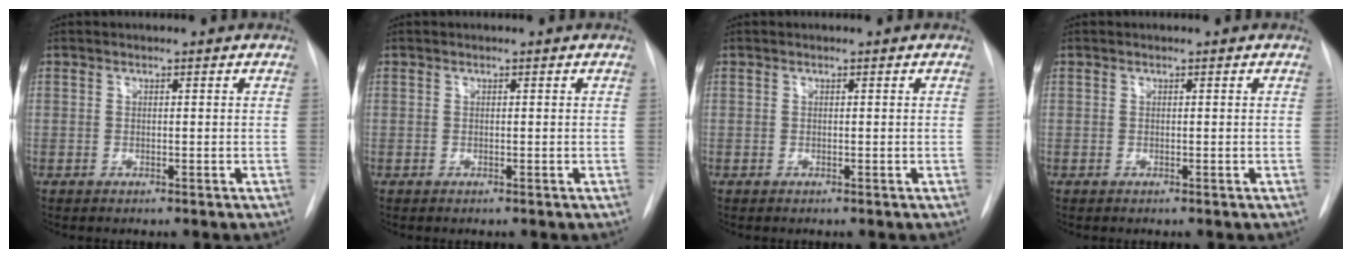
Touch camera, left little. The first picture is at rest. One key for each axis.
{"total": 0.0}
{"total": 0.0}
{"total": 0.0}